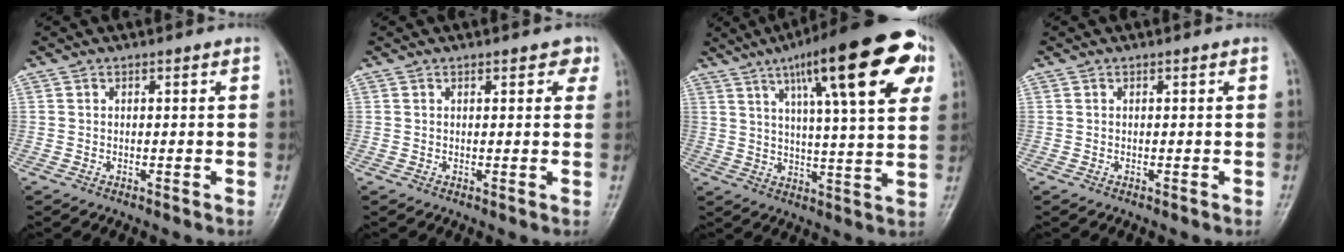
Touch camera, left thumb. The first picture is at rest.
{"total": 2.6, "force": [1.4, 1.4, 1.6], "torque": [-0.002, -0.002, 0.013]}
{"total": 23.3, "force": [10.4, 5.4, 20.2], "torque": [-0.275, -0.002, 0.148]}
{"total": 0.0}